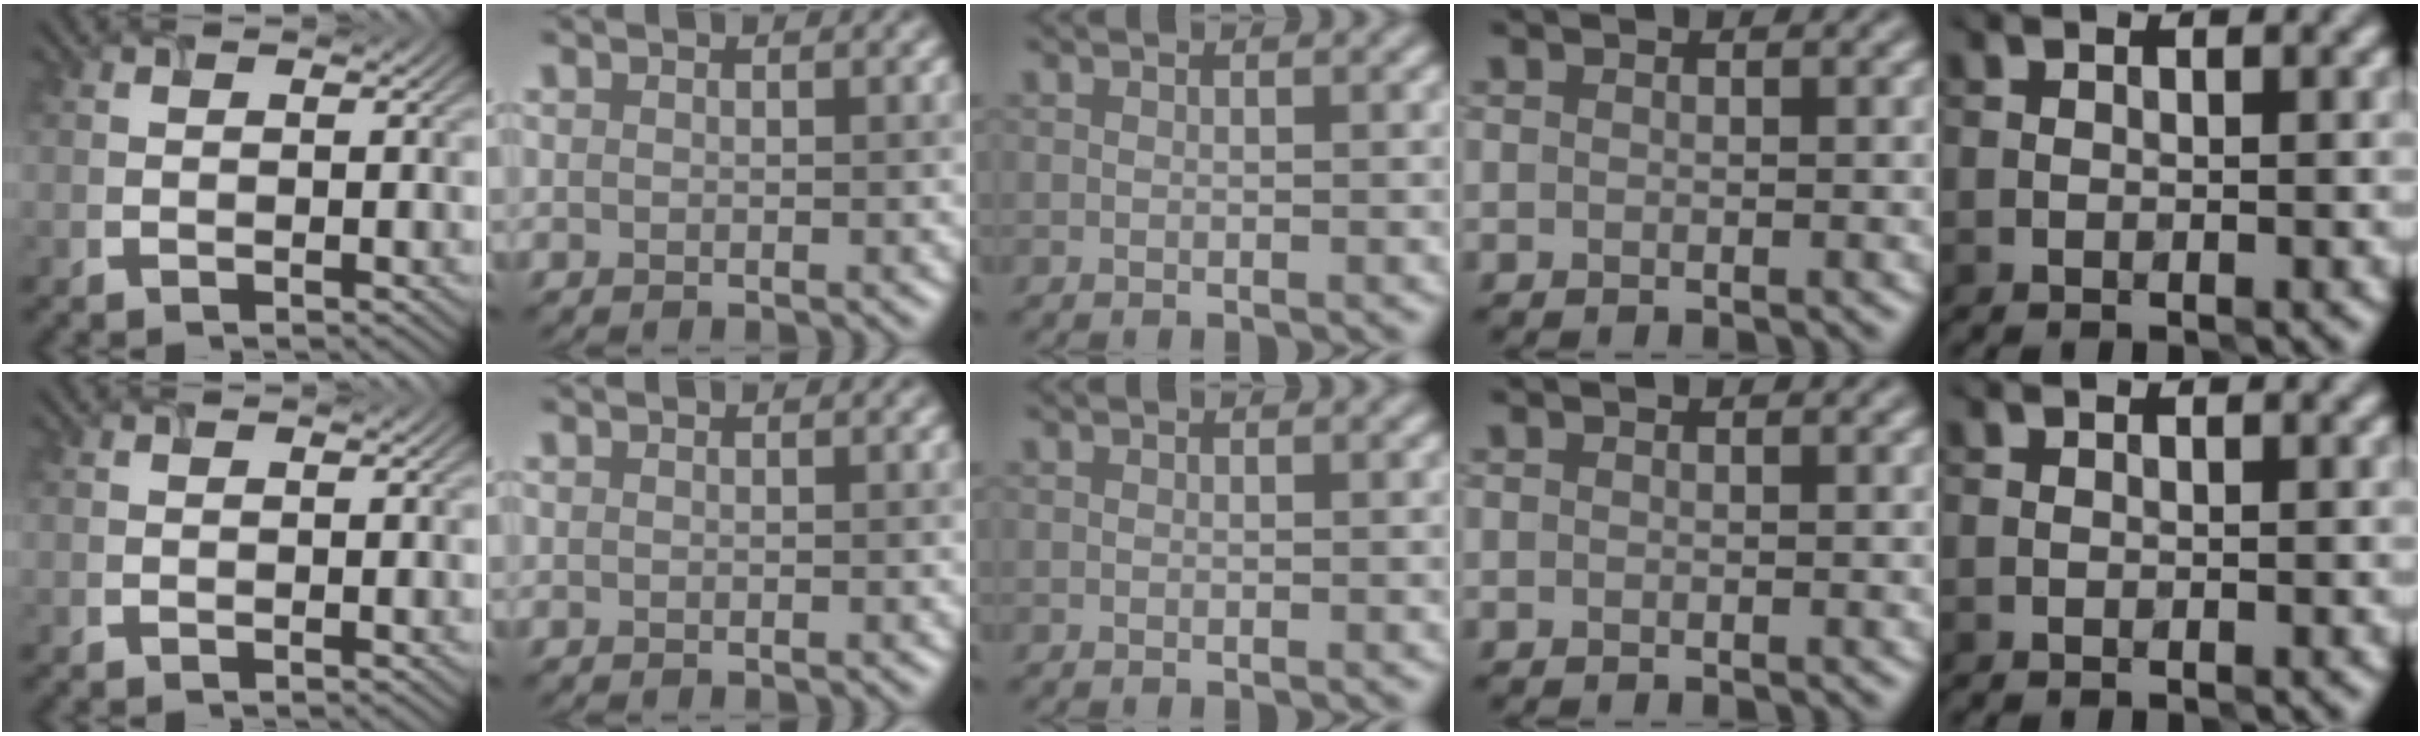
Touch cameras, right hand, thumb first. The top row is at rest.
{}